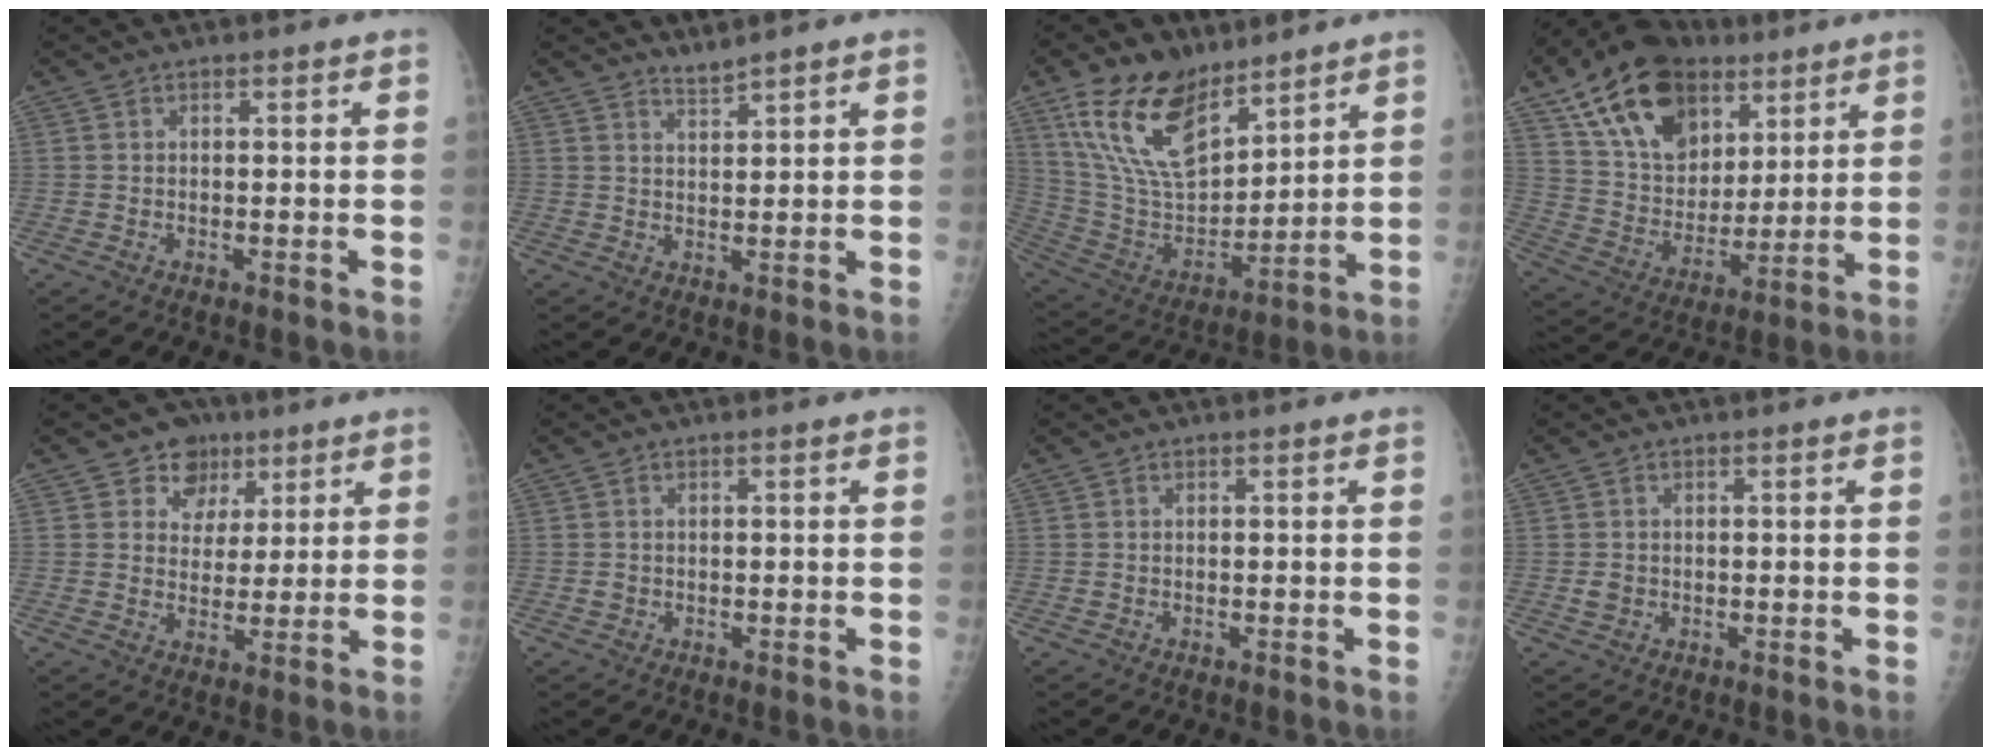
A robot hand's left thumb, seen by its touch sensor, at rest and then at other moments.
{"total": 2.0, "force": [2.0, -0.4, 0.2], "torque": [0.000, -0.018, 0.039]}
{"total": 18.6, "force": [11.9, 9.3, 10.9], "torque": [-0.168, -0.052, 0.242]}
{"total": 22.3, "force": [12.2, 14.3, 11.9], "torque": [-0.176, -0.031, 0.217]}
{"total": 7.3, "force": [4.0, 5.9, 1.4], "torque": [0.010, -0.014, 0.061]}
{"total": 1.1, "force": [-0.1, 1.1, 0.3], "torque": [-0.004, 0.002, 0.001]}
{"total": 0.6, "force": [0.1, 0.5, 0.2], "torque": [-0.001, 0.001, 0.002]}
{"total": 2.0, "force": [-0.3, 1.8, 0.9], "torque": [-0.009, 0.002, -0.001]}